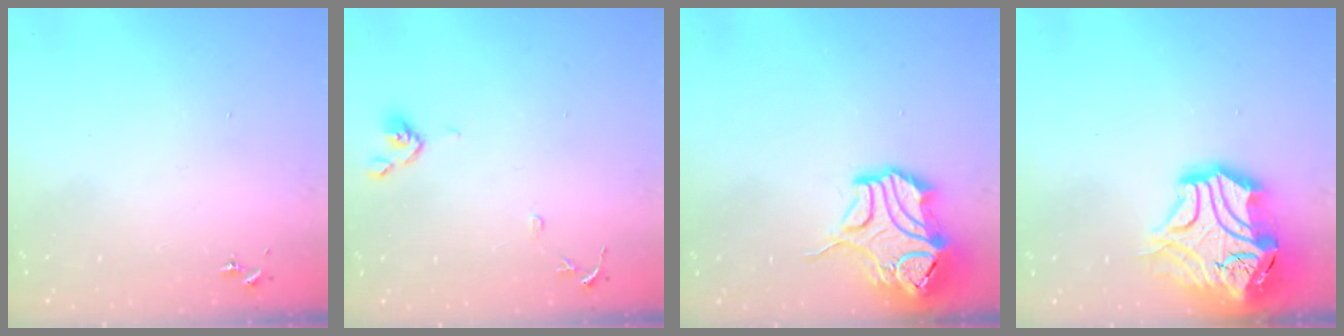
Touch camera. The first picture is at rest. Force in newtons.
{"total": 8.6, "press": 8.6, "slide": 0.7}
{"total": 15.7, "press": 15.6, "slide": 2.3}
{"total": 19.5, "press": 19.3, "slide": 2.9}